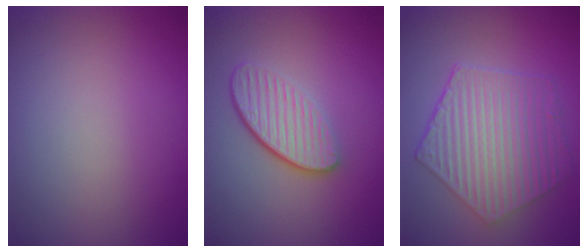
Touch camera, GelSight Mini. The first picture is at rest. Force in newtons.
{"total": 4.1, "press": 3.0, "slide": 2.9}
{"total": 6.9, "press": 5.0, "slide": 4.8}